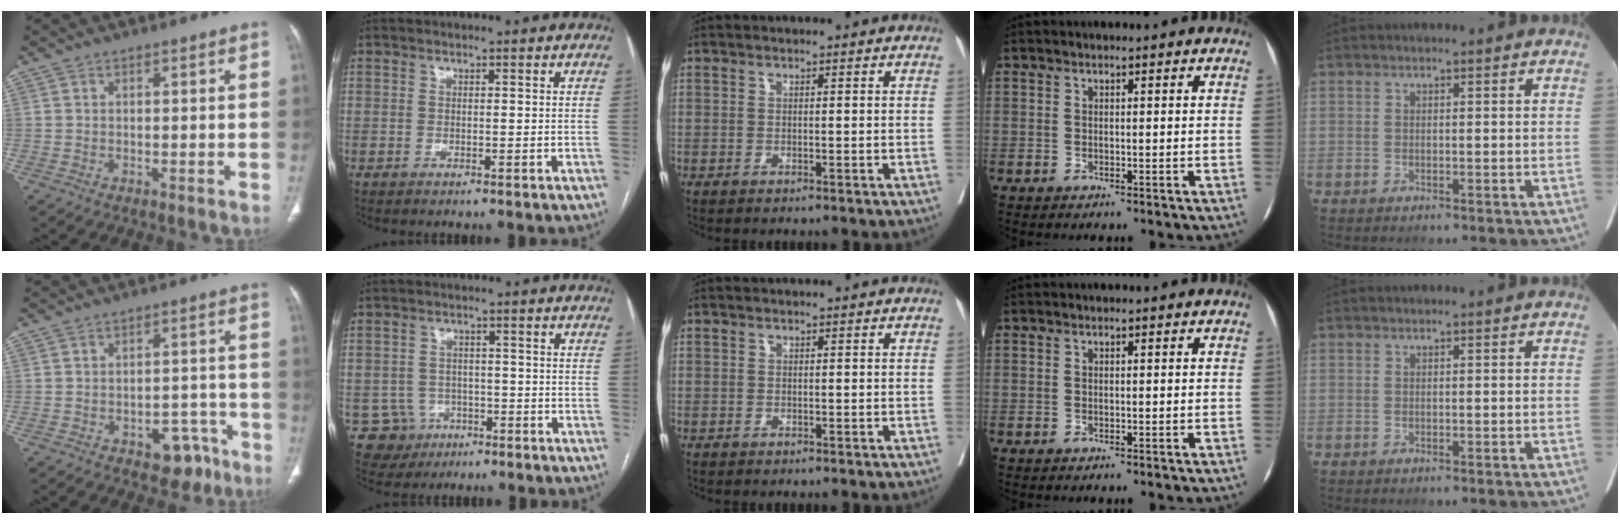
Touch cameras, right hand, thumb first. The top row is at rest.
{"thumb": {"total": 7.4, "force": [-4.5, 4.6, 3.7], "torque": [-0.020, 0.043, -0.055]}, "index": {"total": 5.4, "force": [-2.2, 4.9, -0.1], "torque": [0.007, 0.012, -0.030]}}